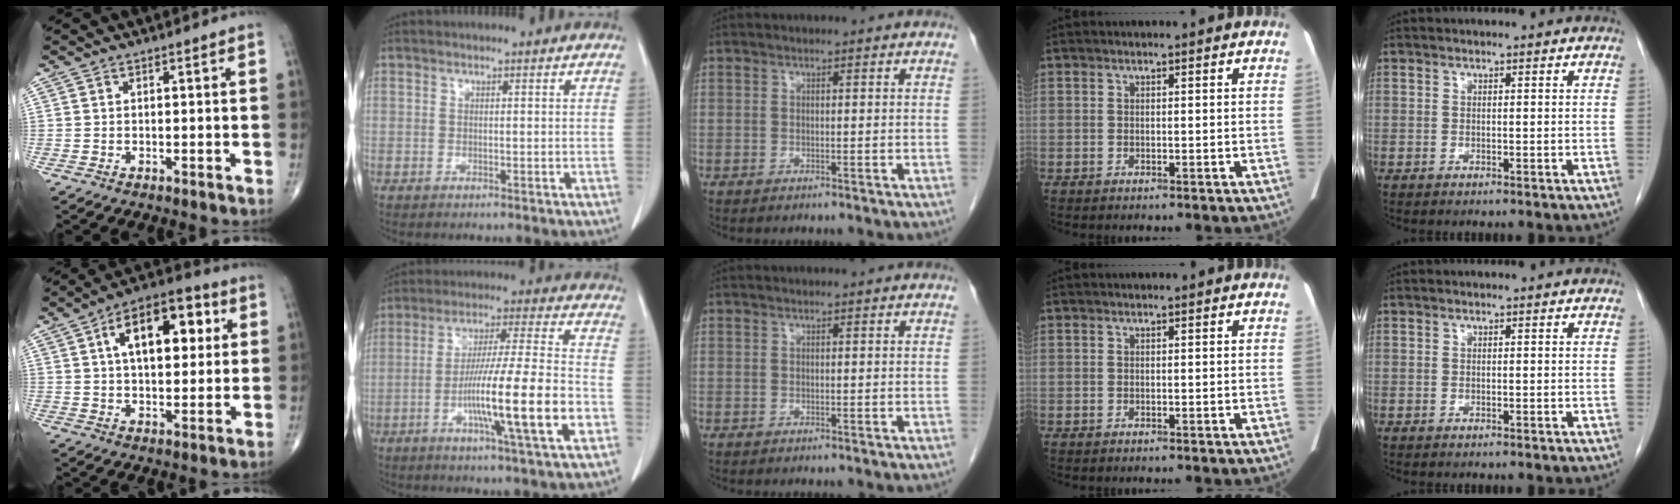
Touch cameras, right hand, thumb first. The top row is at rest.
{"thumb": {"total": 15.6, "force": [4.4, 8.1, 12.6], "torque": [-0.165, 0.013, 0.064]}, "index": {"total": 16.0, "force": [-4.9, 0.0, 15.2], "torque": [-0.266, -0.008, -0.082]}}